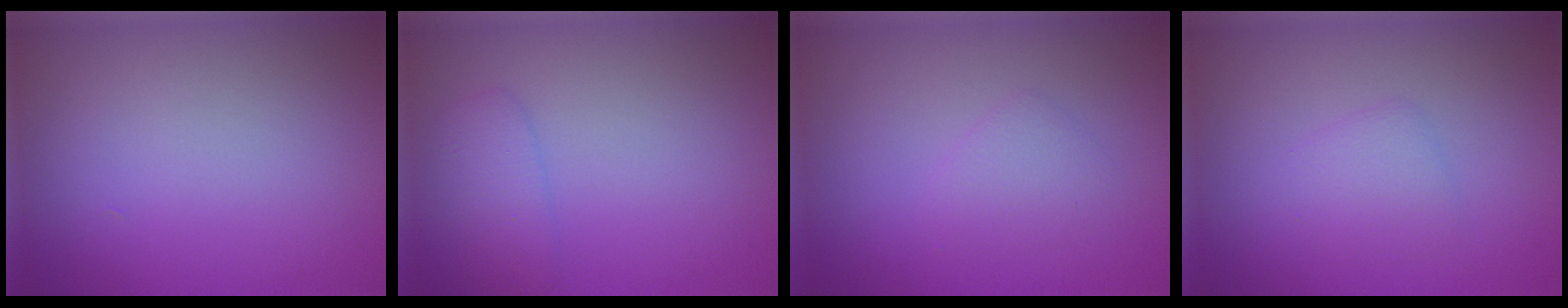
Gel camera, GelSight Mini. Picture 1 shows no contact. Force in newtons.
{"total": 2.1, "press": 2.1, "slide": 0.1}
{"total": 1.4, "press": 1.4, "slide": 0.1}
{"total": 1.6, "press": 1.6, "slide": 0.0}